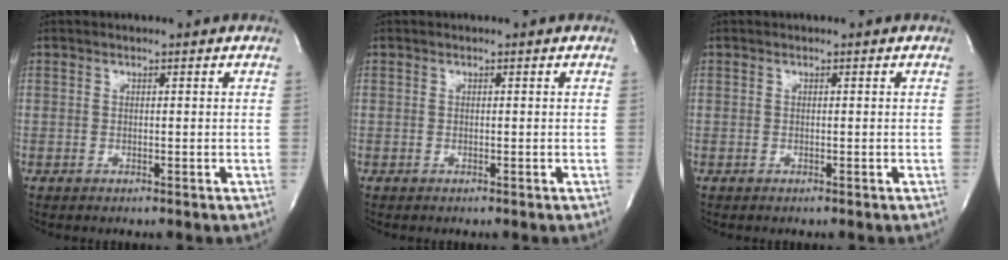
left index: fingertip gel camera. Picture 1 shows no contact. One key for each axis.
{"total": 0.0}
{"total": 0.0}